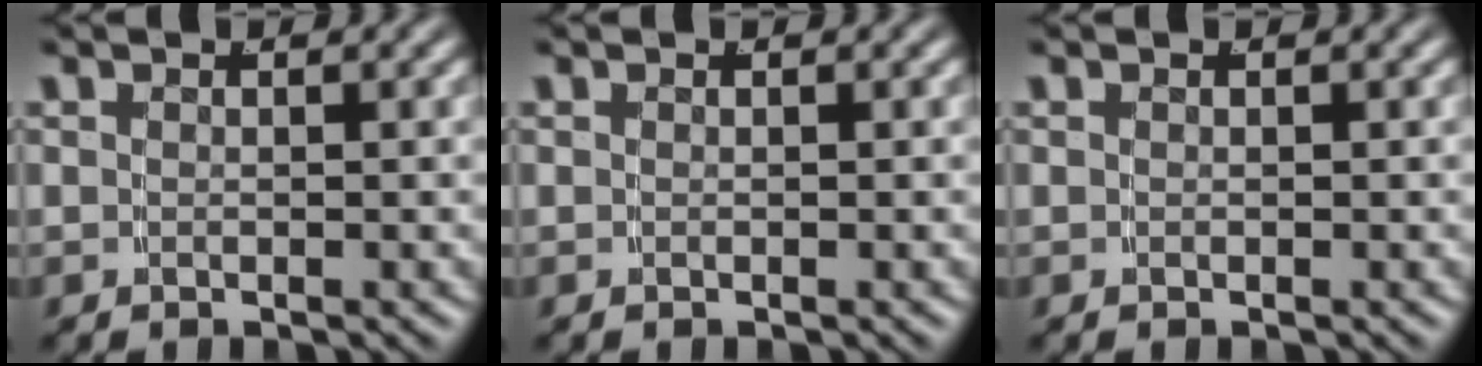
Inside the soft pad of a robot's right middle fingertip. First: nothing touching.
{"total": 0.0}
{"total": 0.0}